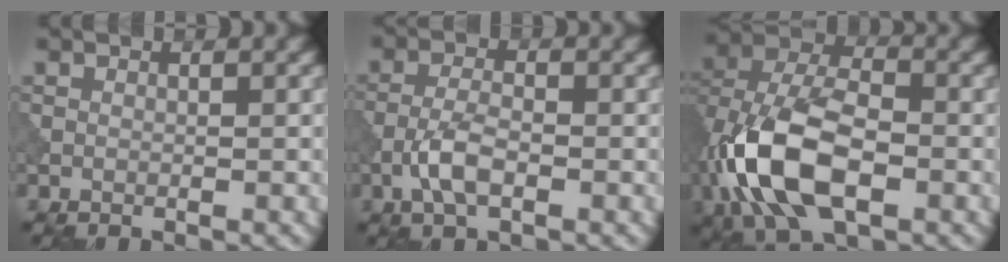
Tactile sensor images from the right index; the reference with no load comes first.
{"total": 3.3, "force": [-1.4, 1.4, 2.7], "torque": [-0.056, 0.003, -0.035]}
{"total": 11.3, "force": [-3.2, 6.5, 8.7], "torque": [-0.188, -0.001, -0.071]}